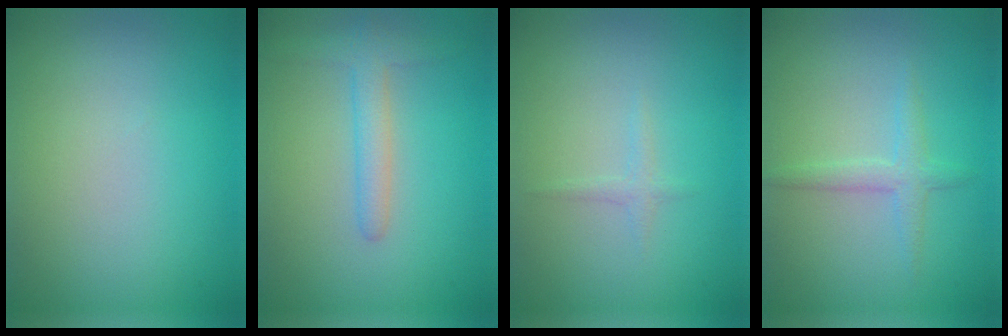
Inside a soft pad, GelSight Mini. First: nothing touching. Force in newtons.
{"total": 2.6, "press": 2.6, "slide": 0.2}
{"total": 0.8, "press": 0.8, "slide": 0.1}
{"total": 1.9, "press": 1.9, "slide": 0.2}